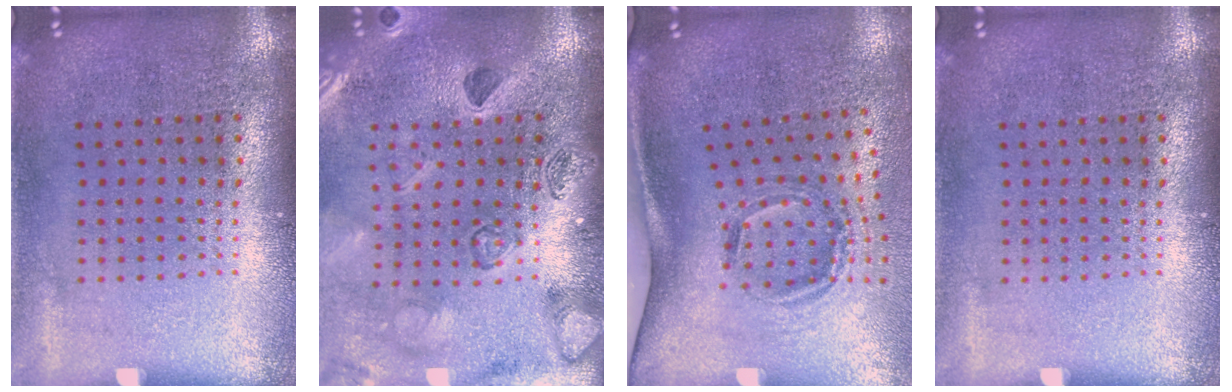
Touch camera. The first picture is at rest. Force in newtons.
{"total": 2.3, "press": 2.3, "slide": 0.2}
{"total": 2.1, "press": 1.2, "slide": 1.7}
{"total": 0.0}